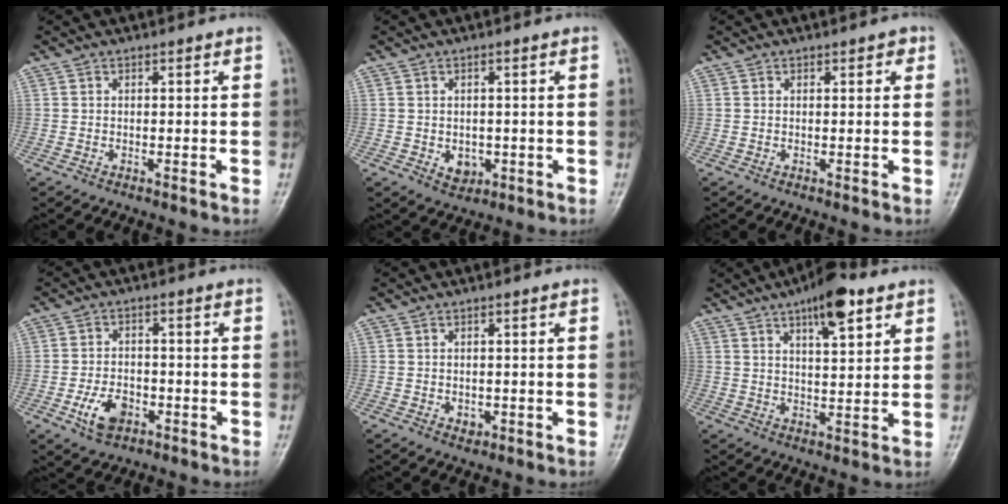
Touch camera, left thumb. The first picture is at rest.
{"total": 3.4, "force": [-0.7, 2.7, 2.0], "torque": [-0.013, 0.000, -0.001]}
{"total": 1.1, "force": [0.5, 0.6, 0.7], "torque": [0.001, 0.001, 0.003]}
{"total": 6.5, "force": [-2.7, 4.2, 4.1], "torque": [-0.066, 0.013, -0.045]}
{"total": 1.7, "force": [-0.4, 1.3, 1.0], "torque": [-0.006, 0.000, -0.001]}
{"total": 10.3, "force": [5.9, 3.3, 7.7], "torque": [-0.102, -0.024, 0.091]}